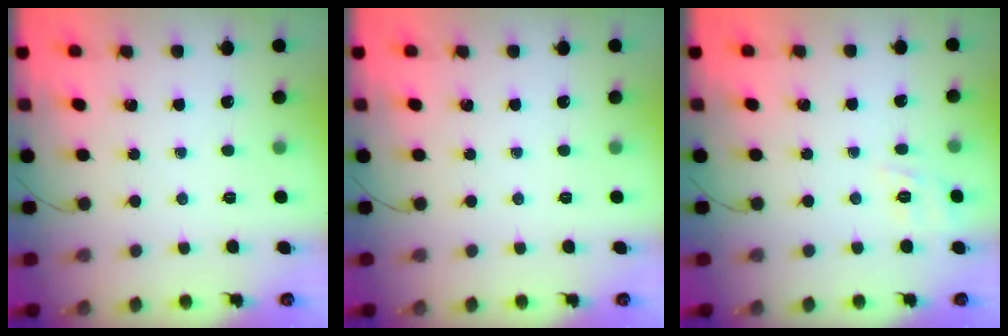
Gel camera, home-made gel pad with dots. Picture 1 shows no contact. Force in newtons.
{"total": 0.0}
{"total": 2.2, "press": 1.2, "slide": 1.8}